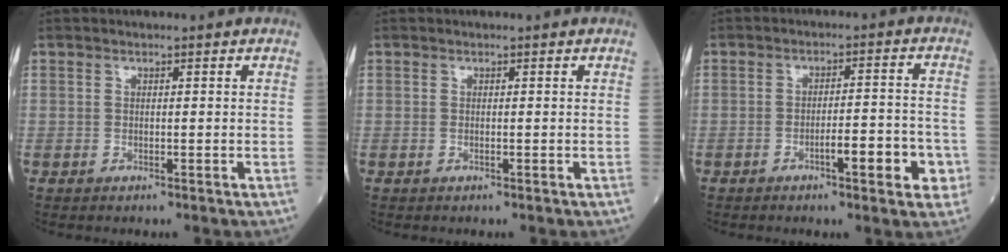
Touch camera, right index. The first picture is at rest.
{"total": 0.0}
{"total": 6.8, "force": [-2.9, 1.4, 6.0], "torque": [-0.074, 0.008, -0.036]}